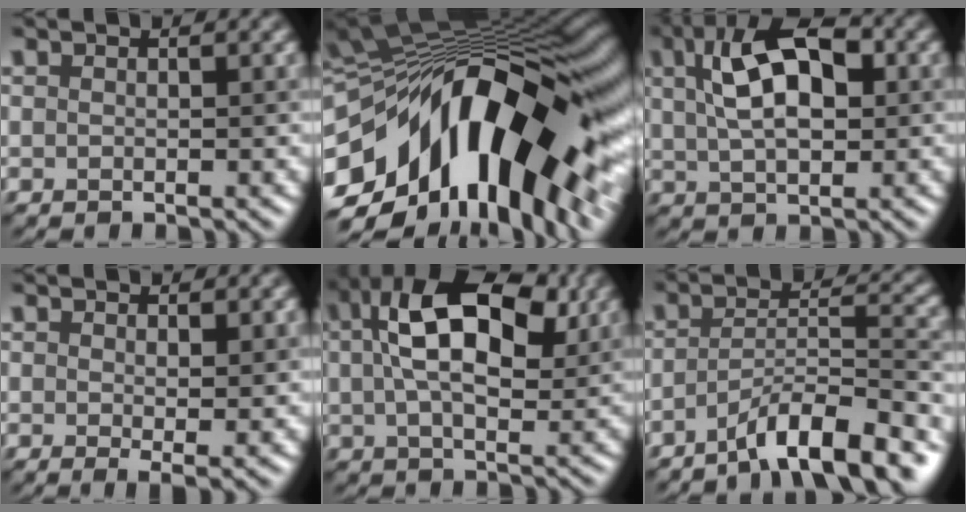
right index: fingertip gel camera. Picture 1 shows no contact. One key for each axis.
{"total": 18.3, "fx": -3.3, "fy": 8.7, "fz": 15.8, "tx": -0.260, "ty": 0.008, "tz": -0.064}
{"total": 9.2, "fx": 2.6, "fy": 4.7, "fz": 7.5, "tx": -0.121, "ty": 0.031, "tz": 0.029}
{"total": 2.2, "fx": 0.5, "fy": 0.4, "fz": 2.1, "tx": -0.031, "ty": -0.014, "tz": 0.012}
{"total": 12.0, "fx": 3.9, "fy": 6.2, "fz": 9.5, "tx": -0.163, "ty": 0.018, "tz": 0.052}
{"total": 8.0, "fx": -5.4, "fy": 1.6, "fz": 5.7, "tx": -0.087, "ty": 0.010, "tz": -0.095}